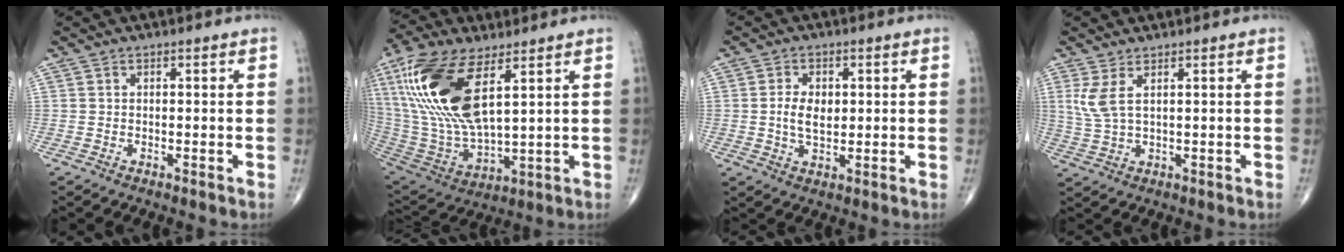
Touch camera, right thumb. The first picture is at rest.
{"total": 22.5, "force": [8.4, 9.2, 18.7], "torque": [-0.414, -0.031, 0.170]}
{"total": 5.3, "force": [0.5, 3.1, 4.2], "torque": [-0.072, -0.004, 0.010]}
{"total": 4.5, "force": [1.8, 1.2, 3.9], "torque": [-0.101, -0.008, 0.048]}